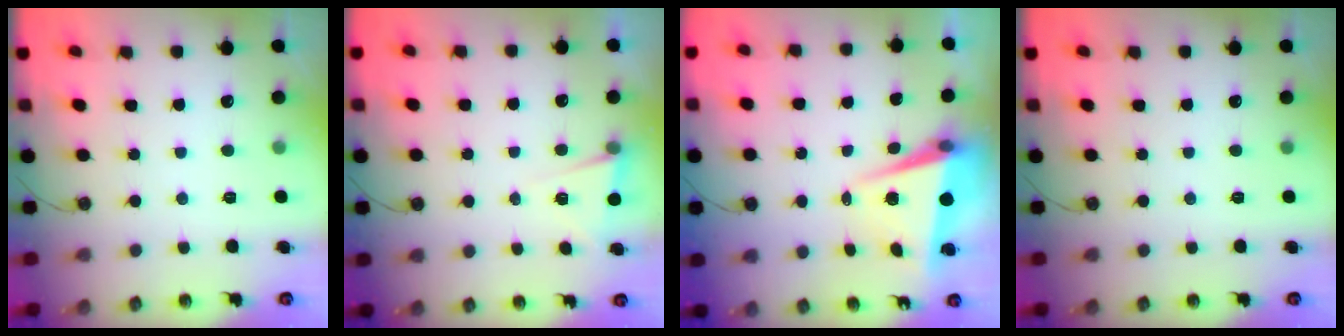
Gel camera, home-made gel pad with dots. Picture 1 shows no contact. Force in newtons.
{"total": 4.6, "press": 2.9, "slide": 3.5}
{"total": 6.4, "press": 6.1, "slide": 1.8}
{"total": 0.0}